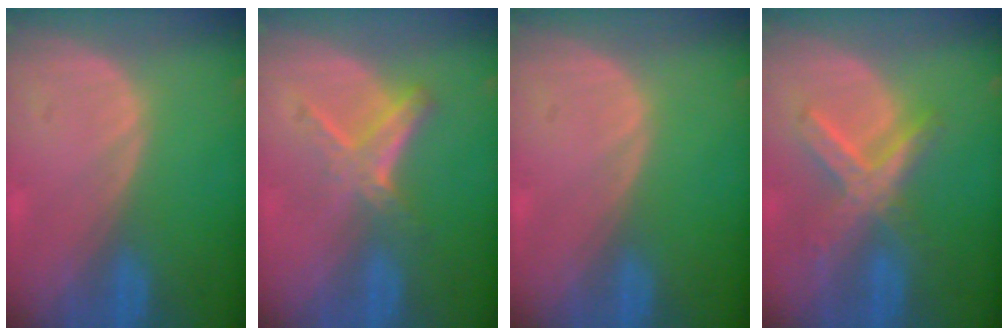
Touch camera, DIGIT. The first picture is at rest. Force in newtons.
{"total": 5.8, "press": 5.2, "slide": 2.5}
{"total": 0.0}
{"total": 7.2, "press": 6.3, "slide": 3.5}